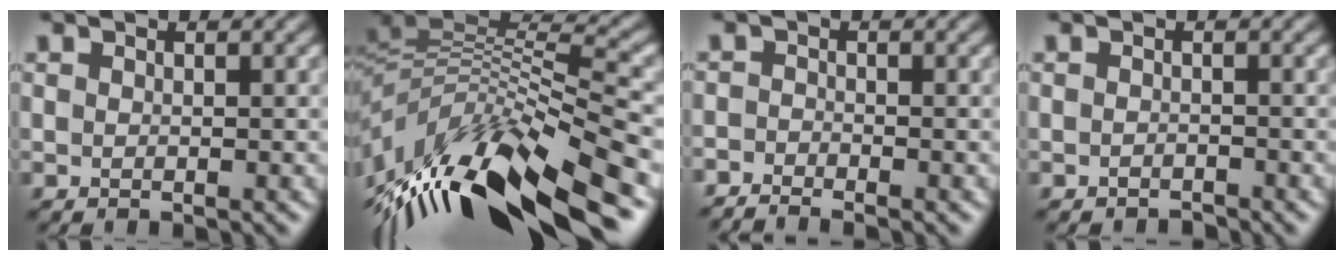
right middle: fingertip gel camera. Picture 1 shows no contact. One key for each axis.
{"total": 12.6, "fx": -5.1, "fy": 4.8, "fz": 10.5, "tx": -0.212, "ty": 0.020, "tz": -0.091}
{"total": 2.3, "fx": -2.2, "fy": 0.1, "fz": 0.7, "tx": -0.017, "ty": -0.004, "tz": -0.048}
{"total": 0.8, "fx": -0.8, "fy": 0.2, "fz": 0.1, "tx": -0.001, "ty": 0.002, "tz": -0.014}